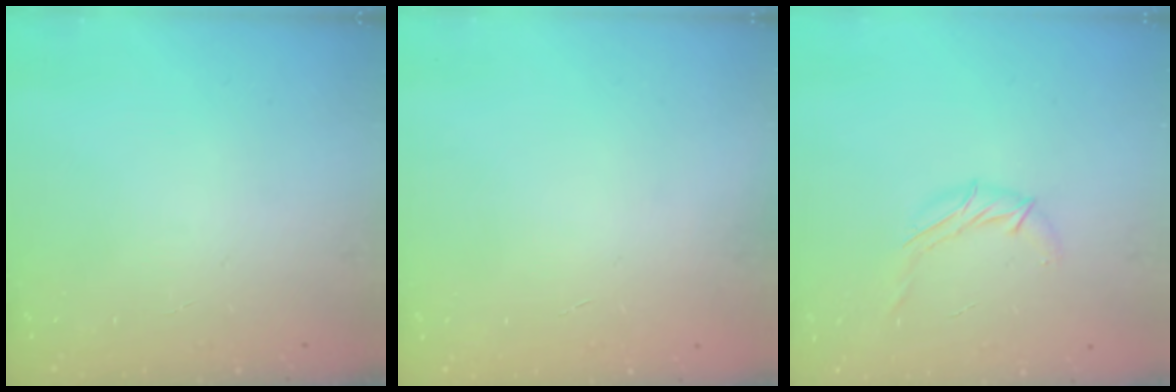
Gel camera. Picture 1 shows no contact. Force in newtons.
{"total": 0.0}
{"total": 6.4, "press": 6.4, "slide": 0.3}